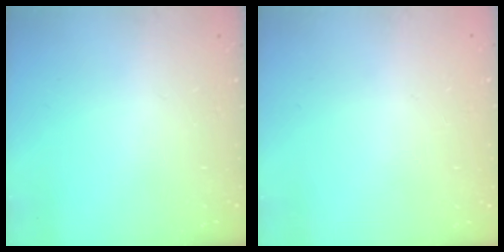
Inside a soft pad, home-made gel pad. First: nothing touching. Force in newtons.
{"total": 0.0}